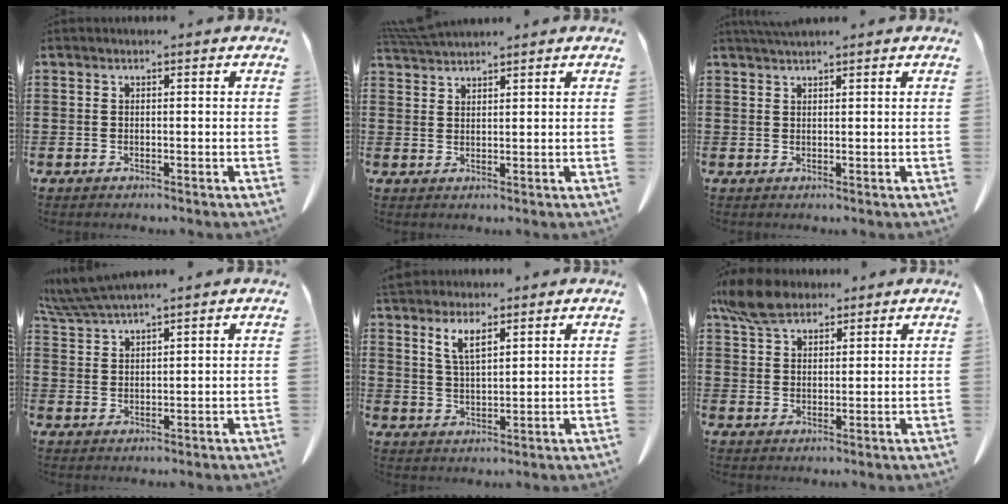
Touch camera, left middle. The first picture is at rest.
{"total": 3.5, "force": [3.4, 0.0, 0.8], "torque": [-0.025, -0.005, 0.066]}
{"total": 1.7, "force": [1.5, 0.1, 0.8], "torque": [-0.017, 0.000, 0.028]}
{"total": 4.5, "force": [4.2, -0.1, 1.8], "torque": [-0.047, -0.010, 0.079]}
{"total": 5.0, "force": [3.4, 1.5, 3.3], "torque": [-0.074, -0.002, 0.061]}
{"total": 7.1, "force": [5.5, 3.1, 3.3], "torque": [-0.084, -0.001, 0.104]}